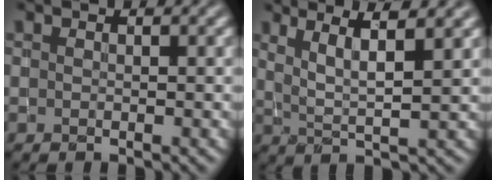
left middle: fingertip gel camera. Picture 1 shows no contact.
{"total": 4.5, "force": [2.3, 0.8, 3.7], "torque": [-0.065, 0.001, 0.042]}